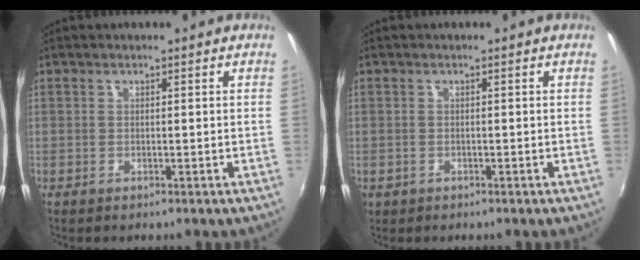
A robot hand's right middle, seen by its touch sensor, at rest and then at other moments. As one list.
[{"total": 1.5, "force": [-0.6, 1.3, 0.5], "torque": [-0.012, -0.004, -0.009]}]